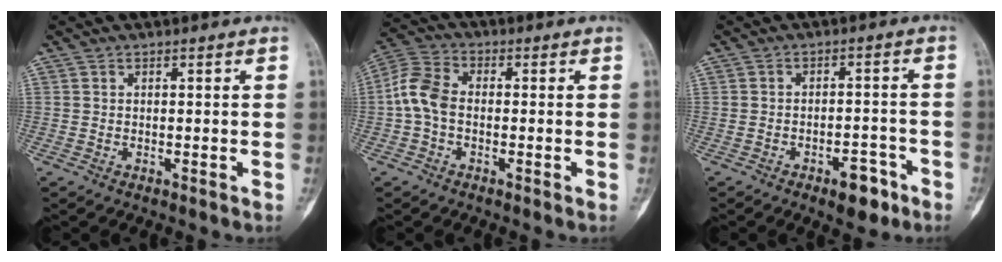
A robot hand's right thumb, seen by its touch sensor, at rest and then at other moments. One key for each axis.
{"total": 7.2, "fx": -0.9, "fy": 4.7, "fz": 5.4, "tx": -0.110, "ty": 0.022, "tz": -0.031}
{"total": 5.9, "fx": -3.6, "fy": 2.8, "fz": 3.7, "tx": -0.033, "ty": 0.023, "tz": -0.051}